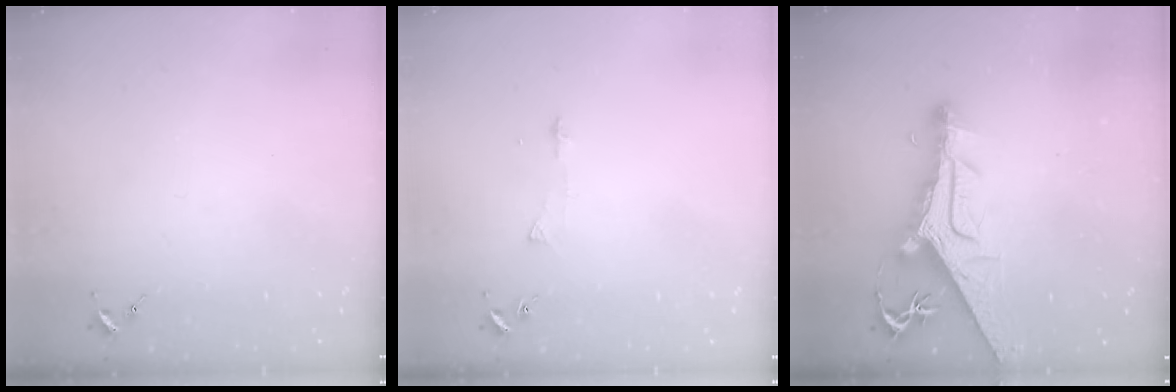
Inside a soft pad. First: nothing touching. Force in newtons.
{"total": 4.2, "press": 4.2, "slide": 0.5}
{"total": 15.7, "press": 15.5, "slide": 2.0}